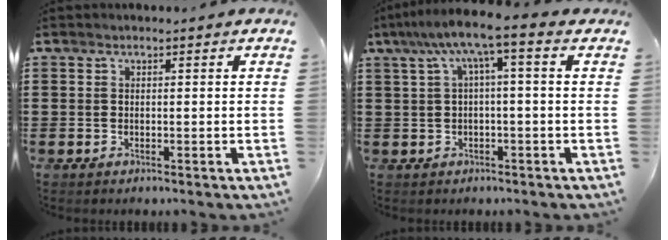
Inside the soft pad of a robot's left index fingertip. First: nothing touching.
{"total": 5.6, "force": [0.9, 0.4, 5.5], "torque": [-0.117, -0.006, 0.007]}